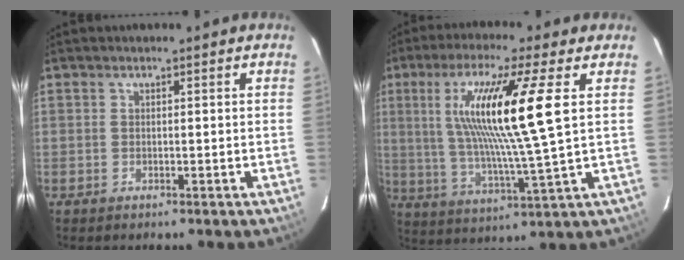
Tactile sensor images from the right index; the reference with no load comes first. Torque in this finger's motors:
{"motor_torque": [1.94, 0.20, 1.05, 0.21]}